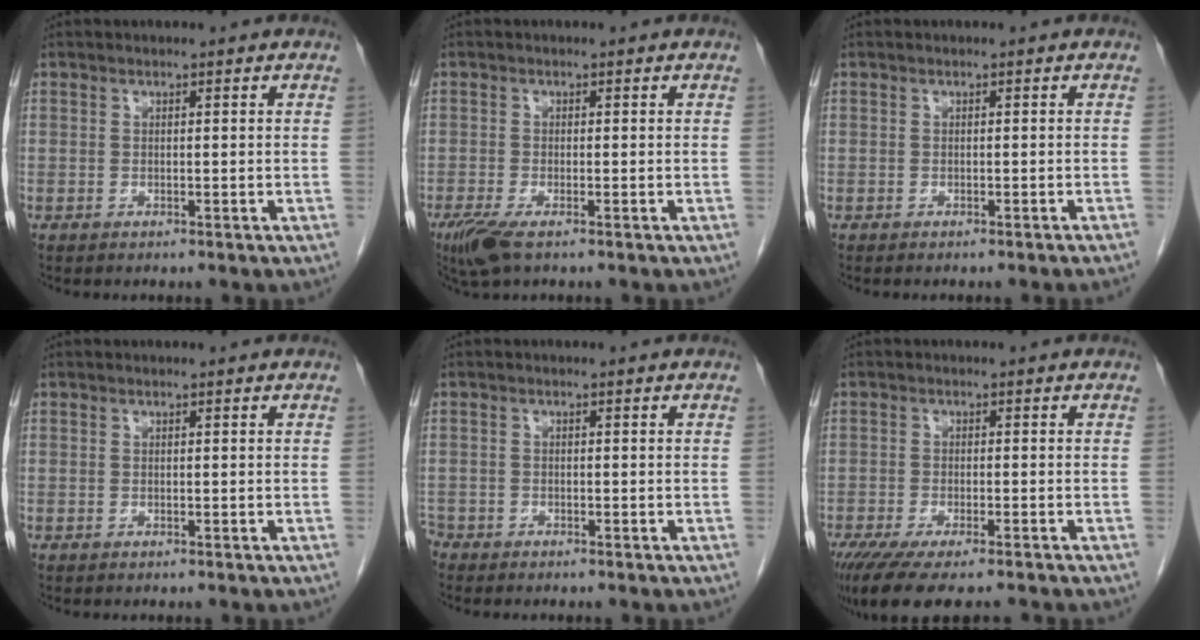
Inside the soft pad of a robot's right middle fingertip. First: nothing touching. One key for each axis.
{"total": 4.0, "fx": -2.5, "fy": 0.9, "fz": 3.0, "tx": -0.066, "ty": -0.014, "tz": -0.045}
{"total": 1.7, "fx": -1.5, "fy": -0.4, "fz": 0.8, "tx": -0.008, "ty": 0.005, "tz": -0.021}
{"total": 0.0}
{"total": 2.0, "fx": -1.7, "fy": 0.9, "fz": 0.1, "tx": -0.002, "ty": 0.000, "tz": -0.031}
{"total": 12.5, "fx": -10.0, "fy": 2.3, "fz": 7.1, "tx": -0.113, "ty": -0.024, "tz": -0.152}